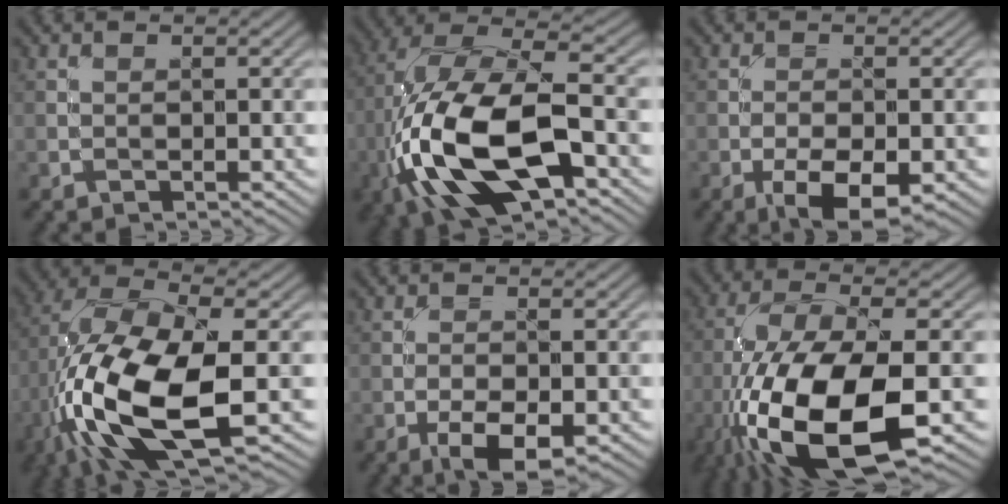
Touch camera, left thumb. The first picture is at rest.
{"total": 17.3, "force": [-4.9, 8.1, 14.5], "torque": [-0.330, -0.009, -0.089]}
{"total": 6.1, "force": [-2.9, 2.4, 4.8], "torque": [-0.080, -0.003, -0.048]}
{"total": 15.8, "force": [-4.3, 6.8, 13.6], "torque": [-0.313, -0.018, -0.079]}
{"total": 5.3, "force": [-2.5, 2.0, 4.2], "torque": [-0.069, -0.002, -0.042]}
{"total": 16.5, "force": [-6.1, 6.5, 13.9], "torque": [-0.300, -0.023, -0.112]}